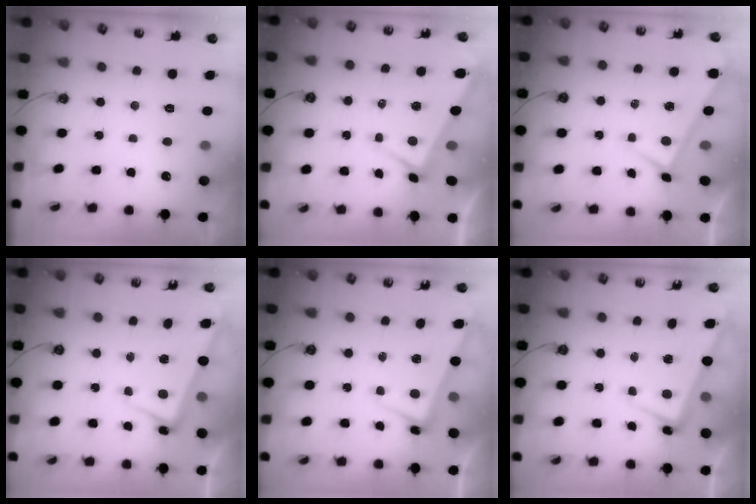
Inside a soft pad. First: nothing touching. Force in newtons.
{"total": 3.8, "press": 3.8, "slide": 0.2}
{"total": 0.0}
{"total": 2.4, "press": 2.2, "slide": 0.9}
{"total": 2.6, "press": 2.5, "slide": 0.7}
{"total": 2.3, "press": 2.2, "slide": 0.8}